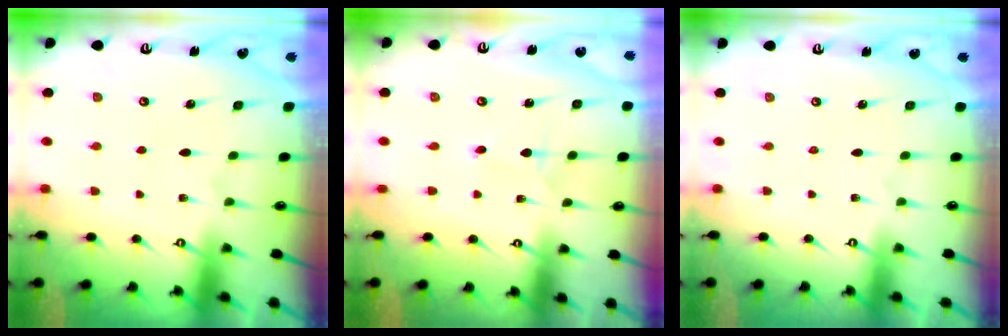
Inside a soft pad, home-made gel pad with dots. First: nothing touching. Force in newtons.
{"total": 1.1, "press": 1.0, "slide": 0.1}
{"total": 0.0}